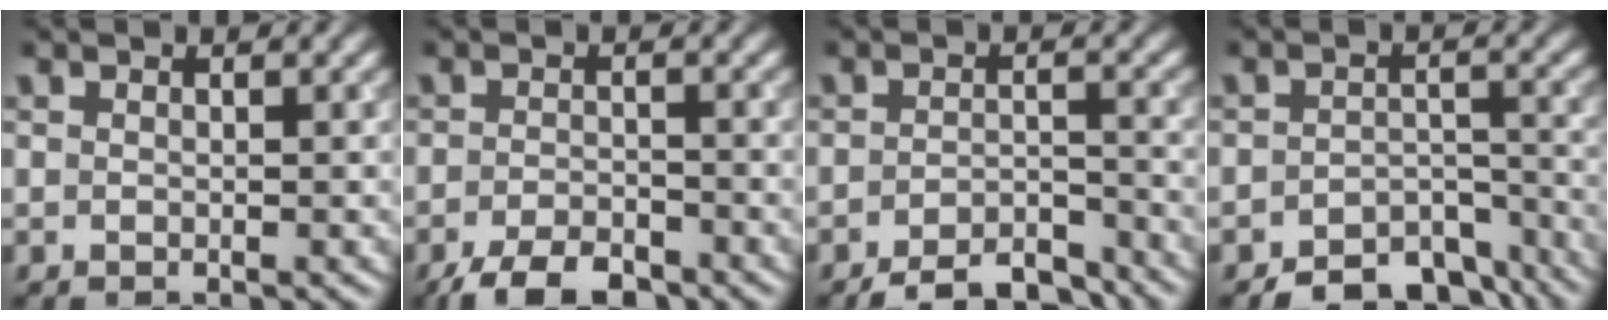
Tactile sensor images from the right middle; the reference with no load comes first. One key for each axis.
{"total": 4.8, "fx": -3.7, "fy": 1.6, "fz": 2.6, "tx": -0.039, "ty": -0.003, "tz": -0.067}
{"total": 5.4, "fx": -4.6, "fy": 1.5, "fz": 2.5, "tx": -0.035, "ty": -0.003, "tz": -0.070}
{"total": 6.0, "fx": -4.9, "fy": 2.5, "fz": 2.4, "tx": -0.026, "ty": -0.008, "tz": -0.069}